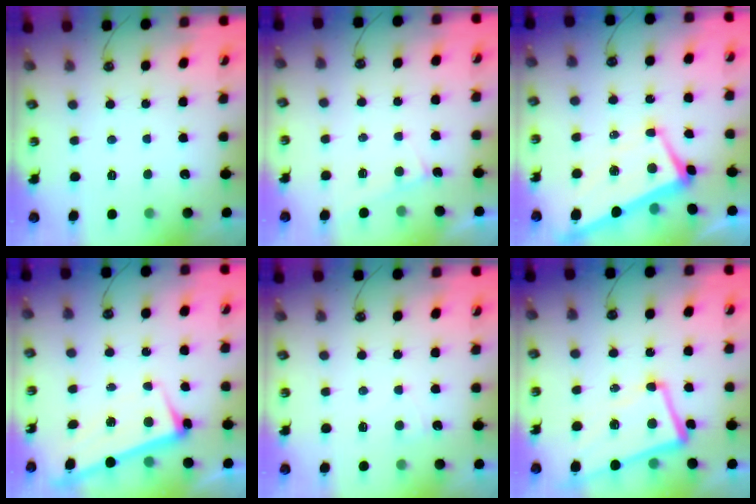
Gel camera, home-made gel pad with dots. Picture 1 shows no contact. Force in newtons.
{"total": 2.2, "press": 2.2, "slide": 0.2}
{"total": 1.3, "press": 0.9, "slide": 0.9}
{"total": 2.5, "press": 2.5, "slide": 0.6}
{"total": 1.9, "press": 1.9, "slide": 0.4}
{"total": 2.8, "press": 2.1, "slide": 1.9}